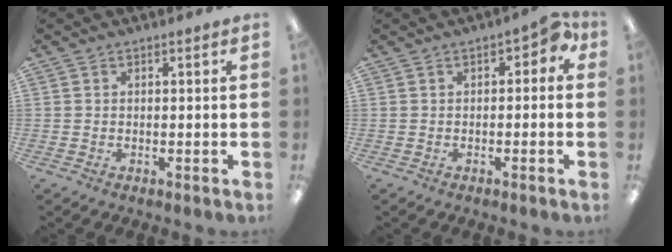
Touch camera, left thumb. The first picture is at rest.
{"total": 3.5, "force": [0.0, 2.2, 2.8], "torque": [-0.035, 0.006, -0.004]}